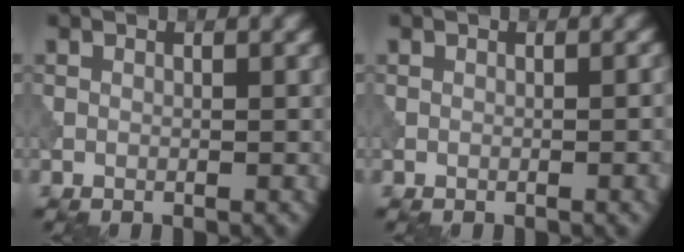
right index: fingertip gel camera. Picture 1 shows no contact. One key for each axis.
{"total": 1.1, "fx": 0.0, "fy": 0.1, "fz": 1.1, "tx": -0.016, "ty": 0.000, "tz": 0.000}